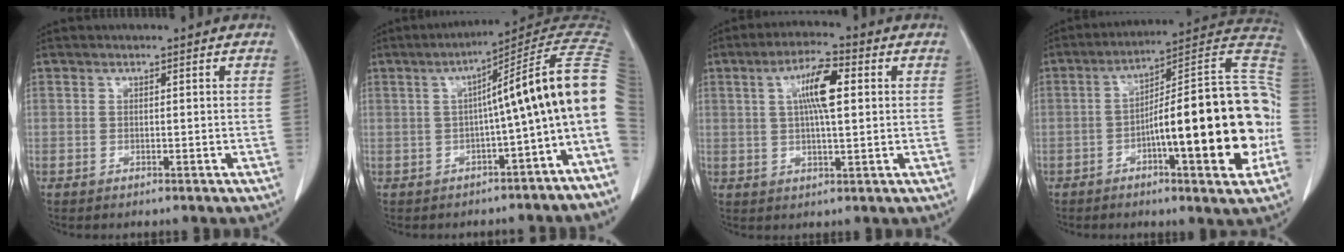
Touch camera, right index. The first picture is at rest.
{"total": 12.5, "force": [-1.0, -0.4, 12.5], "torque": [-0.161, 0.038, -0.024]}
{"total": 7.7, "force": [1.9, 1.5, 7.4], "torque": [-0.135, 0.013, 0.032]}
{"total": 22.7, "force": [-4.7, 2.7, 22.1], "torque": [-0.261, 0.026, -0.064]}